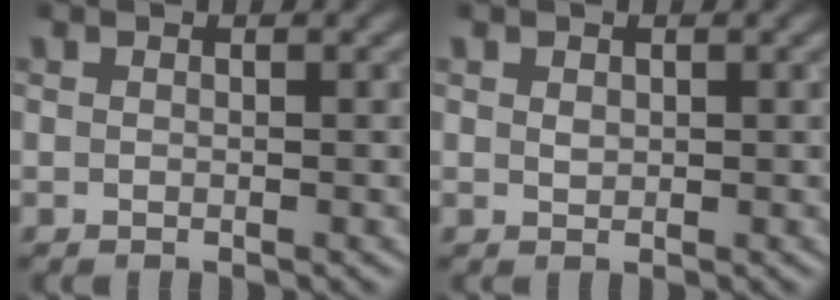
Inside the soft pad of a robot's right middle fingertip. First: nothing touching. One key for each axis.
{"total": 0.7, "fx": 0.3, "fy": 0.5, "fz": 0.4, "tx": -0.008, "ty": -0.001, "tz": 0.008}